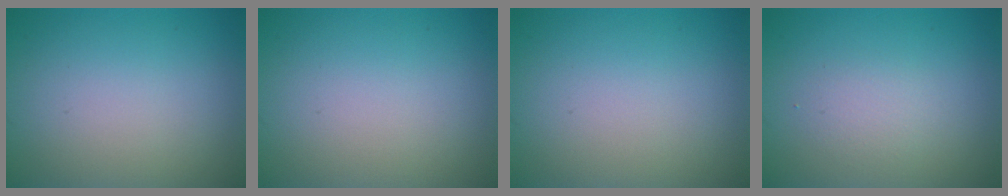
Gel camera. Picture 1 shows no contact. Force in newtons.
{"total": 0.0}
{"total": 0.0}
{"total": 1.5, "press": 1.4, "slide": 0.1}